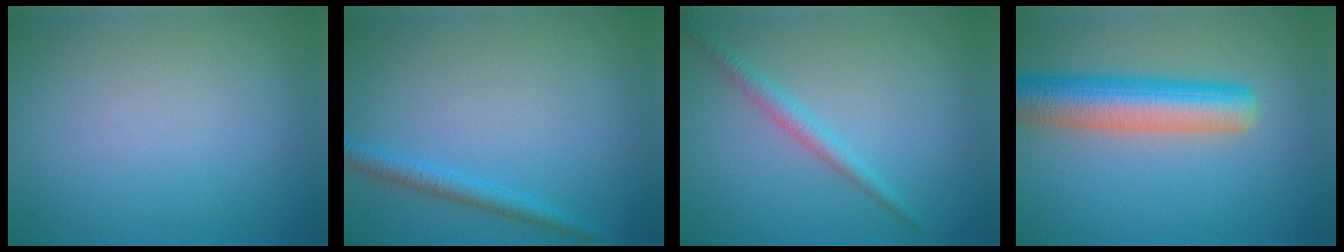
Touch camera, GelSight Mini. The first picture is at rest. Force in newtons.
{"total": 1.9, "press": 1.9, "slide": 0.1}
{"total": 1.8, "press": 1.8, "slide": 0.0}
{"total": 7.0, "press": 7.0, "slide": 0.5}